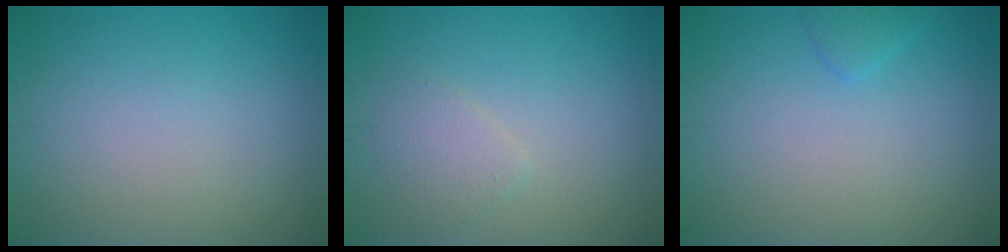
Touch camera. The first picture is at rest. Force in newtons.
{"total": 1.8, "press": 1.8, "slide": 0.2}
{"total": 1.0, "press": 1.0, "slide": 0.1}